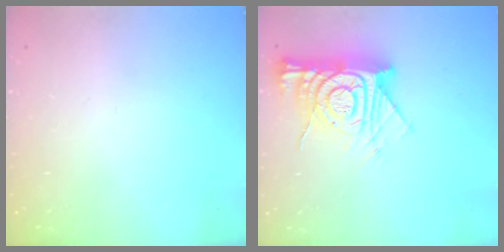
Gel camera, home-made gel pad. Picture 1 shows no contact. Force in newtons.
{"total": 16.1, "press": 16.0, "slide": 1.6}